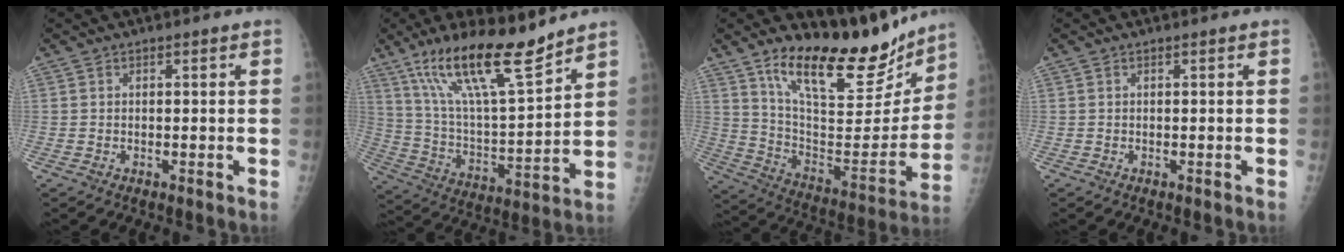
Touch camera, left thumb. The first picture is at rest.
{"total": 18.6, "force": [13.5, 3.8, 12.3], "torque": [-0.194, -0.072, 0.246]}
{"total": 23.1, "force": [17.6, 7.9, 12.7], "torque": [-0.142, -0.101, 0.289]}
{"total": 0.0}